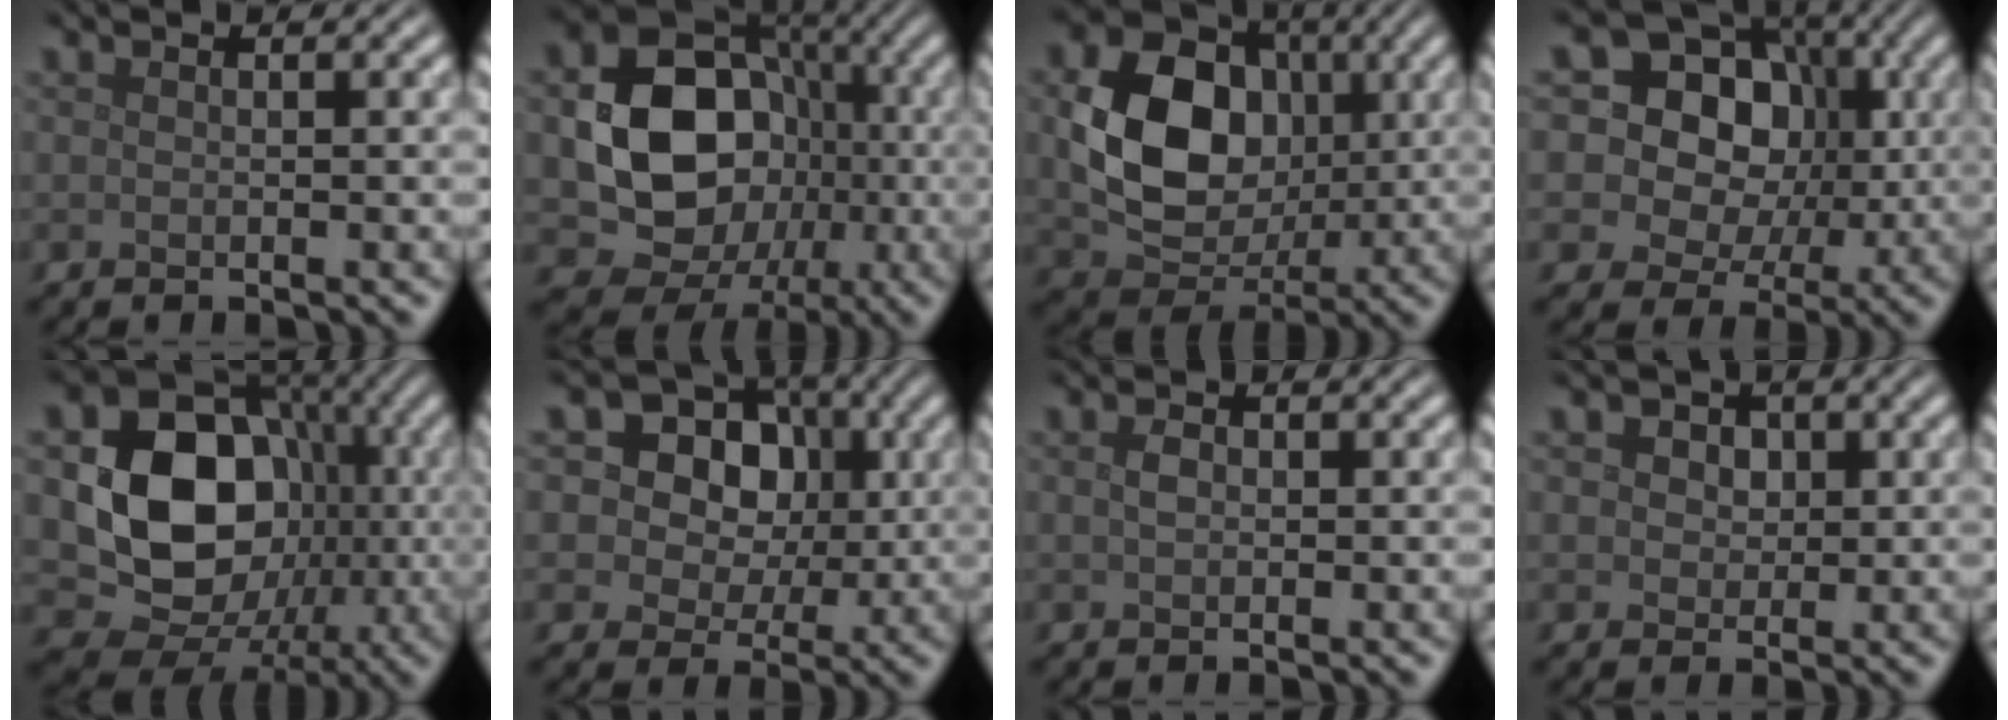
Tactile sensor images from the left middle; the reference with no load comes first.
{"total": 11.3, "force": [-0.8, 9.4, 6.3], "torque": [-0.078, -0.012, -0.026]}
{"total": 9.9, "force": [0.7, 7.5, 6.4], "torque": [-0.129, -0.002, 0.016]}
{"total": 15.3, "force": [4.0, 12.8, 7.4], "torque": [-0.133, 0.048, 0.050]}
{"total": 12.7, "force": [-0.5, 10.3, 7.4], "torque": [-0.101, -0.012, -0.015]}
{"total": 11.4, "force": [3.8, 9.2, 5.7], "torque": [-0.092, 0.037, 0.049]}
{"total": 1.0, "force": [0.1, 0.7, 0.7], "torque": [-0.016, 0.001, 0.001]}
{"total": 3.7, "force": [1.6, 2.7, 1.9], "torque": [-0.028, 0.010, 0.006]}